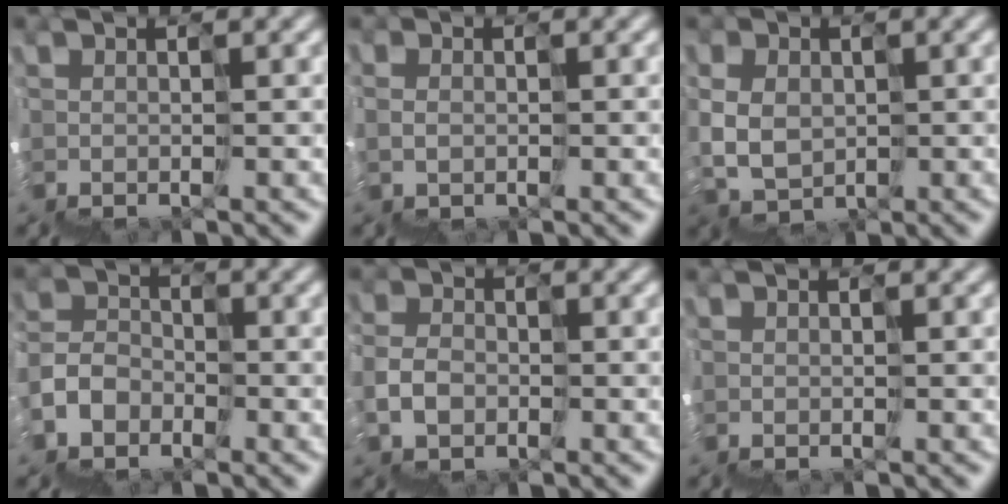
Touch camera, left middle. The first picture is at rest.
{"total": 0.9, "force": [-0.6, 0.6, -0.3], "torque": [0.017, 0.000, -0.007]}
{"total": 2.5, "force": [0.1, 2.4, 0.6], "torque": [0.013, 0.012, 0.012]}
{"total": 4.2, "force": [-3.3, 1.4, -2.1], "torque": [0.043, 0.006, -0.068]}
{"total": 2.4, "force": [-1.6, 0.7, -1.7], "torque": [0.035, 0.009, -0.035]}
{"total": 0.0}